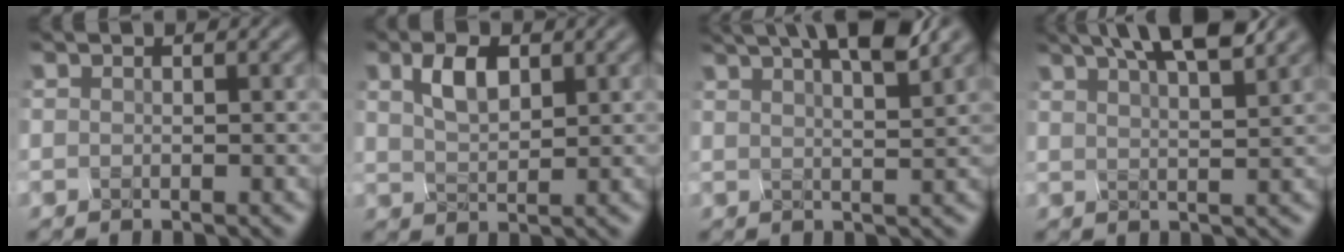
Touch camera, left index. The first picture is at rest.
{"total": 1.3, "force": [0.9, 0.5, 0.8], "torque": [-0.038, 0.002, 0.040]}
{"total": 6.4, "force": [4.3, 1.2, 4.7], "torque": [-0.045, 0.027, 0.055]}
{"total": 6.4, "force": [4.7, 1.1, 4.2], "torque": [-0.047, 0.024, 0.067]}